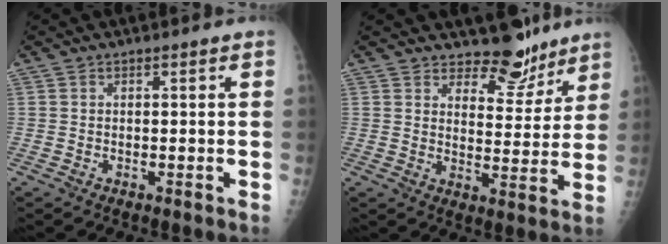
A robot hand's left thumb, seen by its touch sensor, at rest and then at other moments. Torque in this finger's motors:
{"motor_torque": [-0.02, 0.20, -0.27, -0.28, 0.04]}